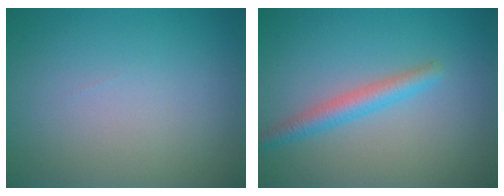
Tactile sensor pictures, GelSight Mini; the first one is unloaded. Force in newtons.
{"total": 2.5, "press": 2.5, "slide": 0.2}